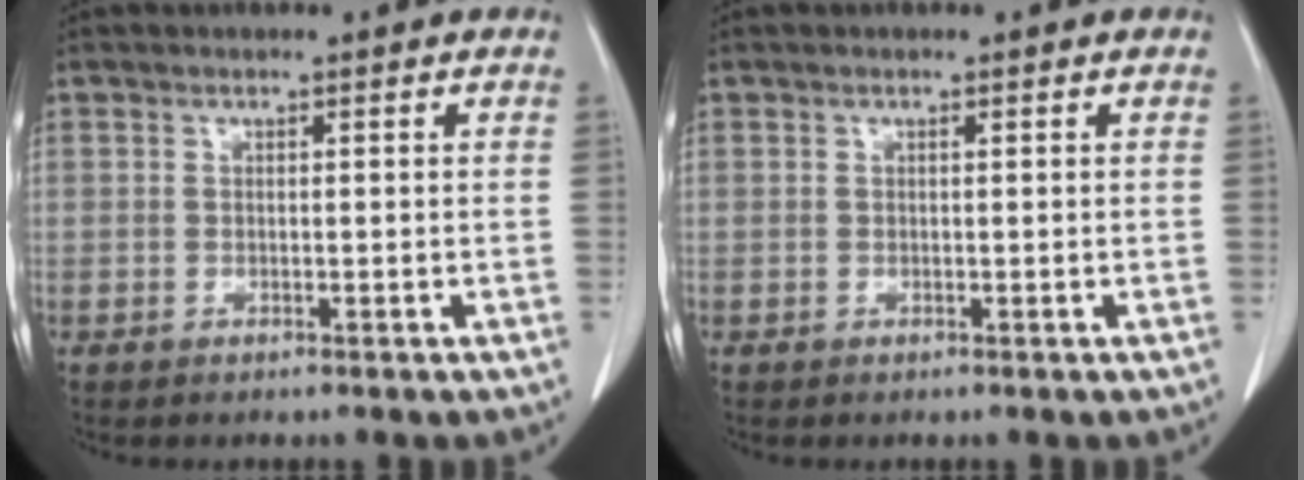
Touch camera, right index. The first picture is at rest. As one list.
[{"total": 0.0}]